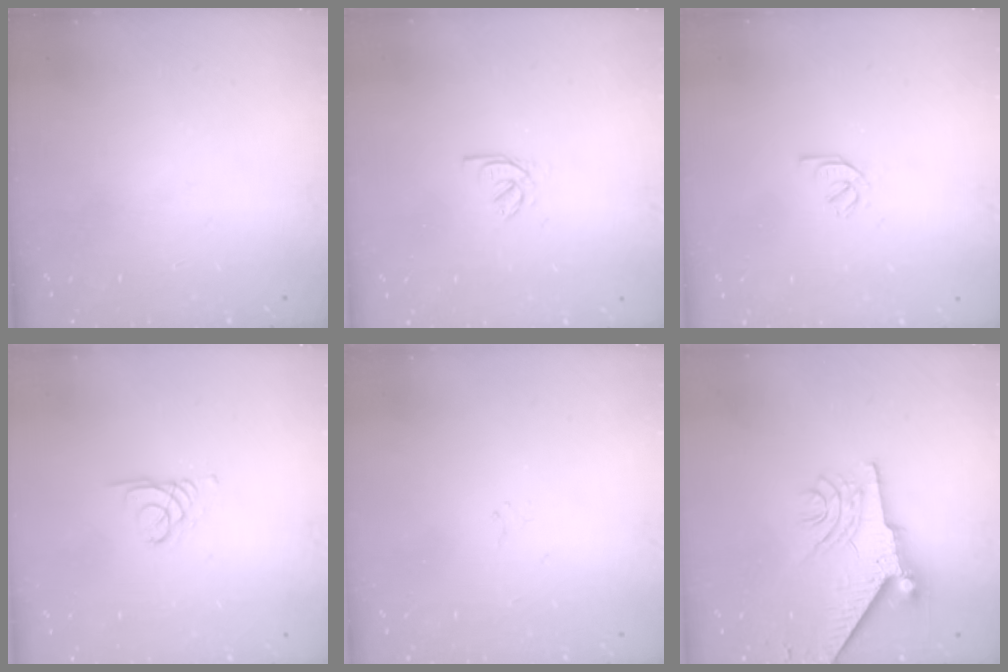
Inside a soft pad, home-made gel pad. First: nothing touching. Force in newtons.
{"total": 2.0, "press": 2.0, "slide": 0.4}
{"total": 2.2, "press": 2.1, "slide": 0.6}
{"total": 1.4, "press": 1.3, "slide": 0.1}
{"total": 0.9, "press": 0.8, "slide": 0.4}
{"total": 11.4, "press": 11.3, "slide": 1.5}